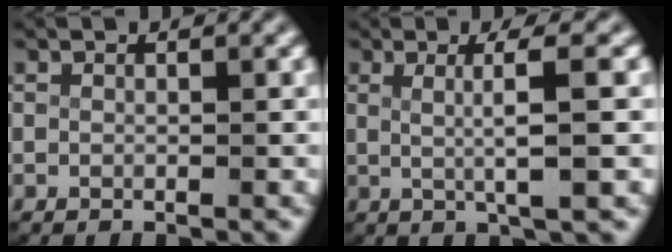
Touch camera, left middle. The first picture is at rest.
{"total": 4.0, "force": [0.8, 0.0, 3.9], "torque": [-0.063, -0.001, 0.017]}